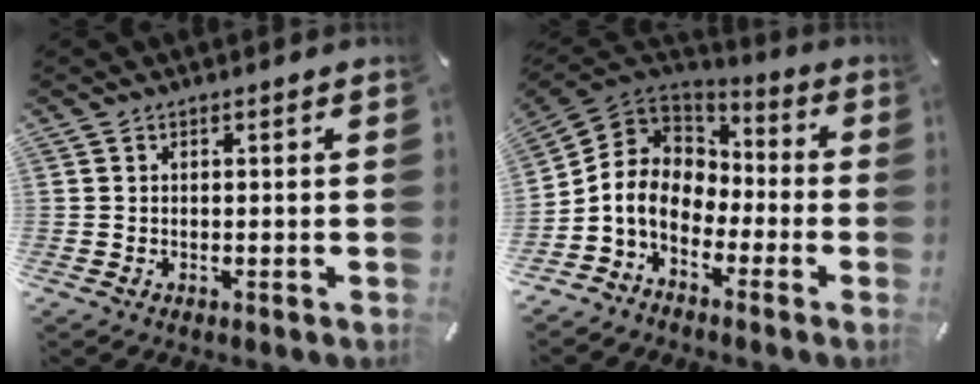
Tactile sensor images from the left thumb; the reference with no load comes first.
{"total": 8.5, "force": [-3.1, 7.1, 3.4], "torque": [-0.102, 0.004, -0.063]}